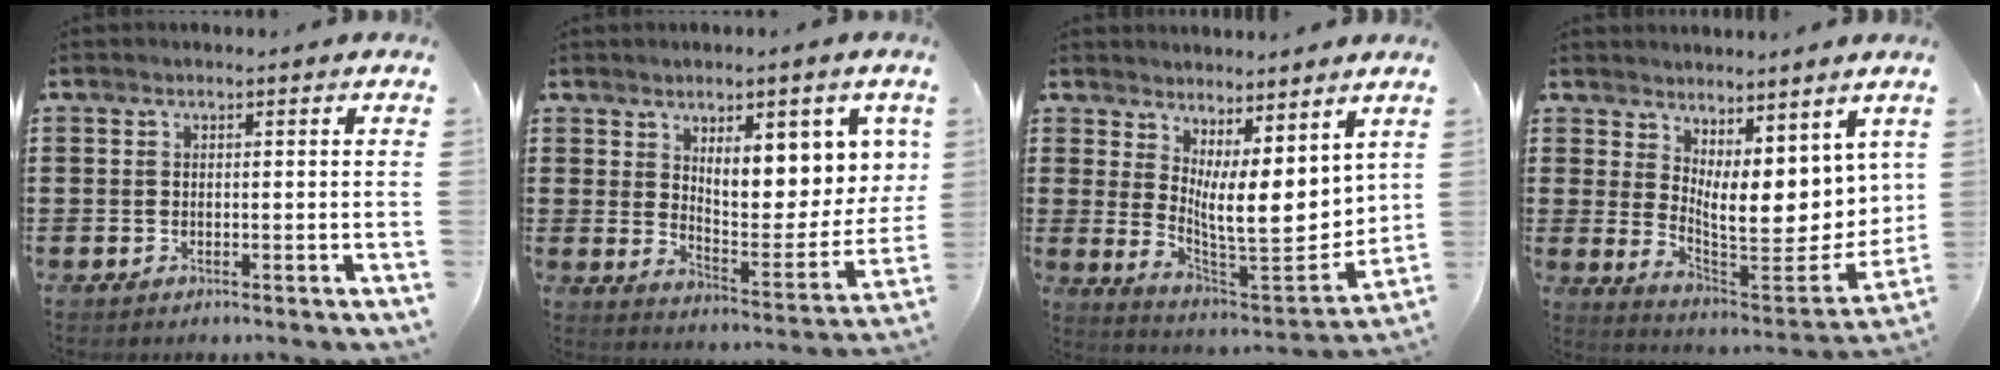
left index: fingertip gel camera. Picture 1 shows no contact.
{"total": 8.6, "force": [4.9, 3.2, 6.3], "torque": [-0.098, -0.041, 0.078]}
{"total": 9.3, "force": [3.7, 3.2, 7.9], "torque": [-0.132, -0.045, 0.071]}
{"total": 8.3, "force": [4.3, 3.6, 6.1], "torque": [-0.098, -0.055, 0.081]}